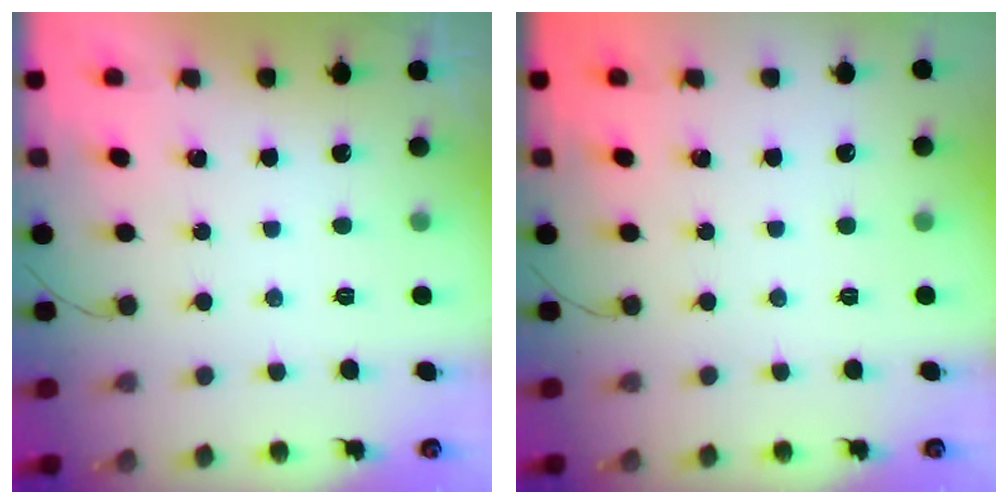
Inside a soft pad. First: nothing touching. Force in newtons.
{"total": 0.0}